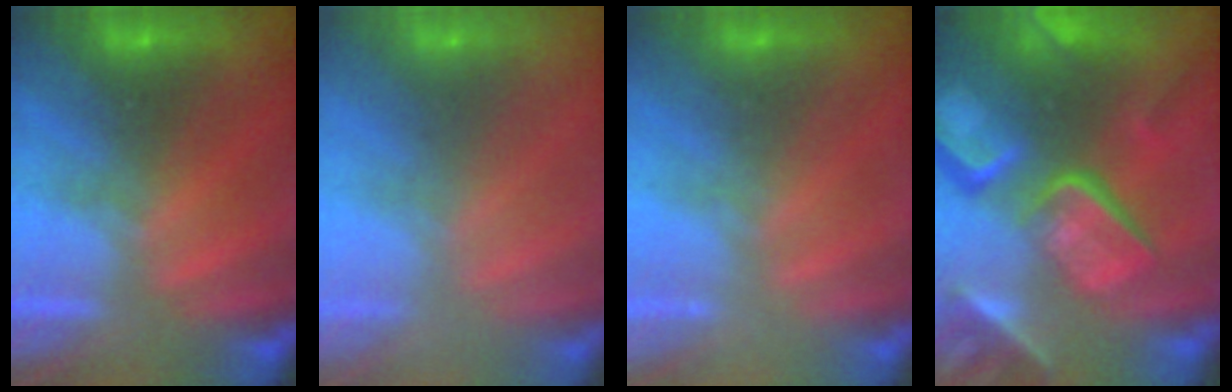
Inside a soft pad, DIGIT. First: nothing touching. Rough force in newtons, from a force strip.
{"total": 6.9}
{"total": 2.4}
{"total": 7.9}